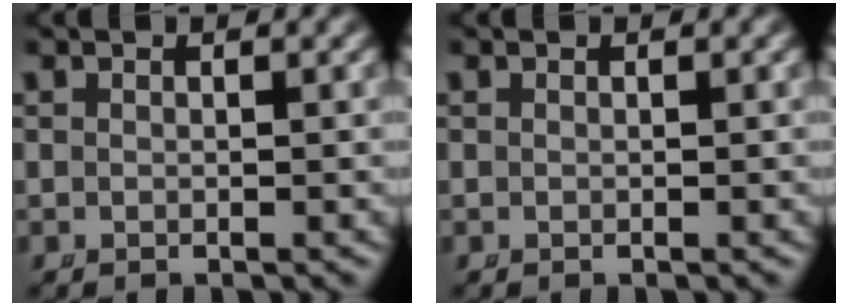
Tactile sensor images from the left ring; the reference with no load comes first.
{"total": 0.0}